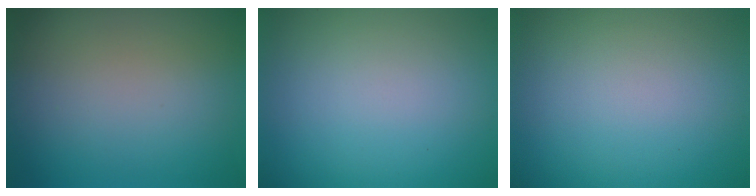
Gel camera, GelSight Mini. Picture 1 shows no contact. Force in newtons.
{"total": 0.0}
{"total": 0.0}